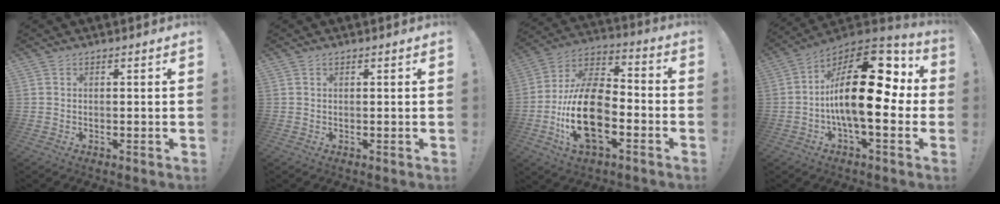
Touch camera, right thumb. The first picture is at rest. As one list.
[{"total": 0.0}, {"total": 20.1, "force": [-6.0, 11.3, 15.5], "torque": [-0.309, 0.024, -0.100]}, {"total": 24.7, "force": [0.7, 10.5, 22.4], "torque": [-0.384, 0.010, 0.015]}]